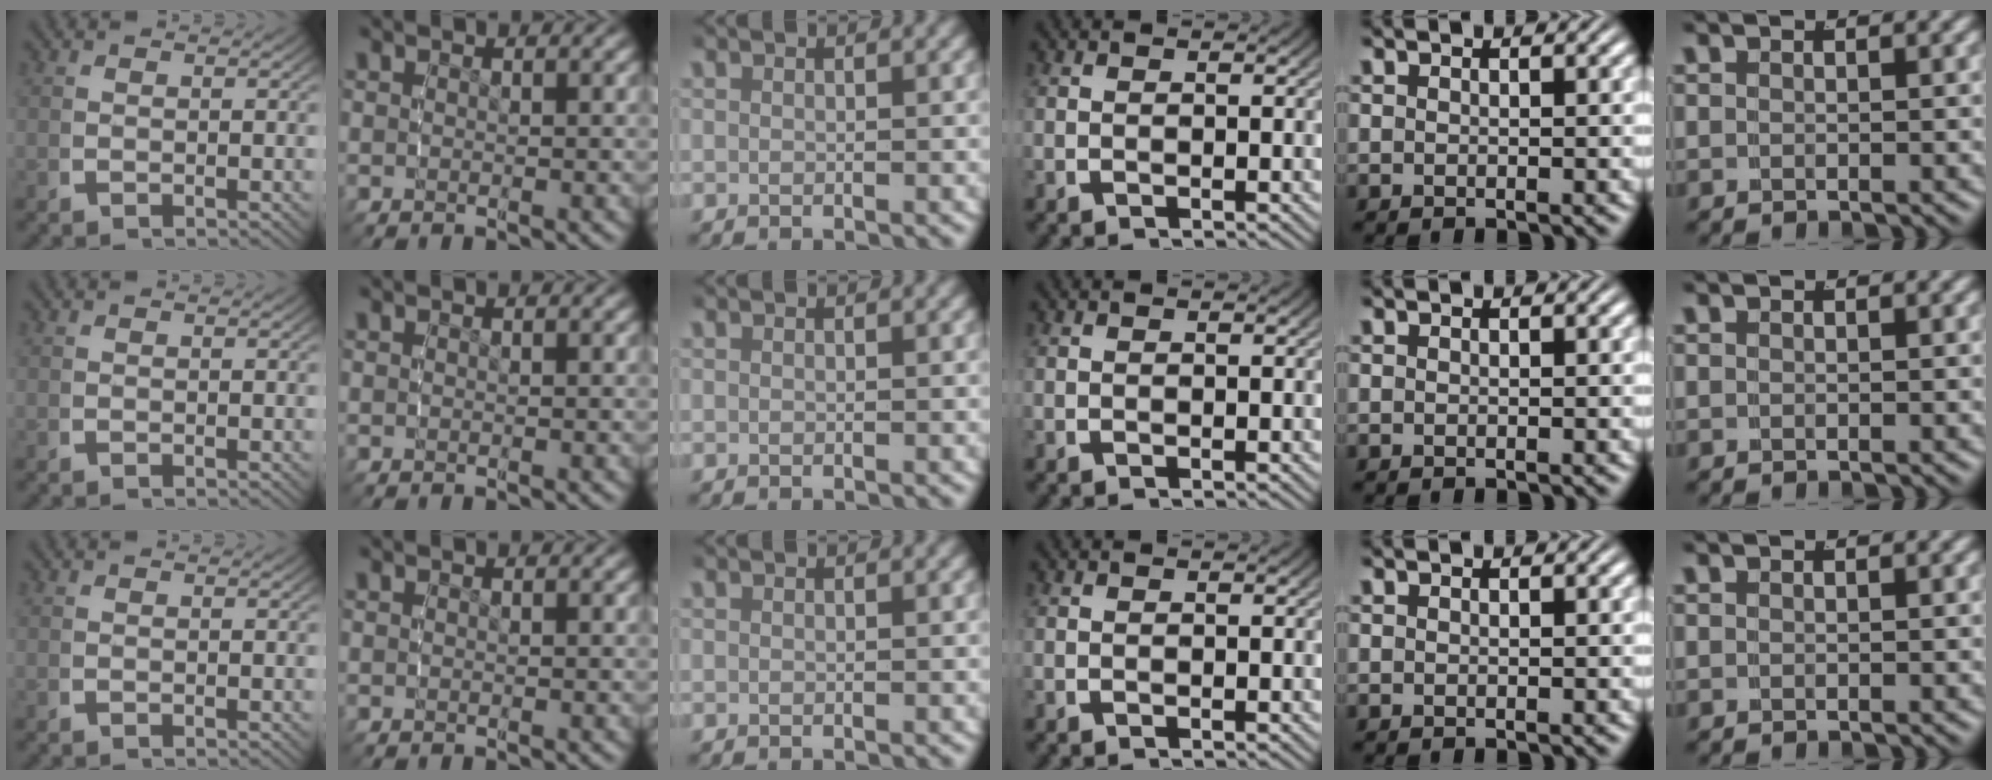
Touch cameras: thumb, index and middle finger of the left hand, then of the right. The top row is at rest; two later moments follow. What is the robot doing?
{"motion": "reach", "object": "paper towel"}